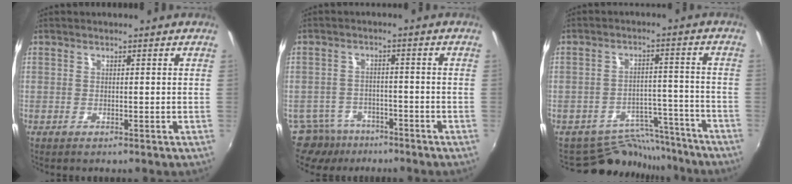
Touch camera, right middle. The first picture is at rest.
{"total": 8.0, "force": [-6.3, 4.8, 1.3], "torque": [-0.042, 0.007, -0.099]}
{"total": 11.1, "force": [-10.3, 4.1, 1.2], "torque": [-0.025, 0.029, -0.142]}